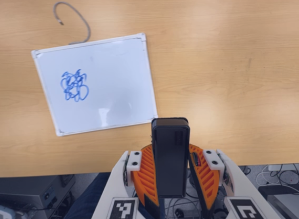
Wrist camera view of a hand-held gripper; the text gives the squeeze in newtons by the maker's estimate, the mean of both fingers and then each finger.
{"total": 7.5, "left": 6.7, "right": 8.4}